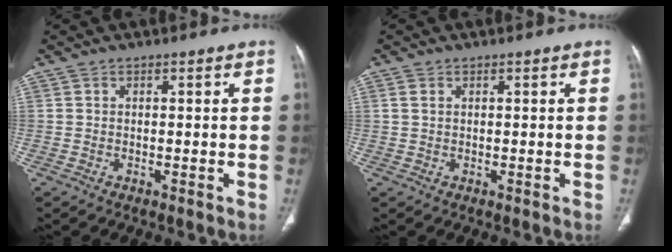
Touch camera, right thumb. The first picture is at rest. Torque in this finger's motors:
{"motor_torque": [-0.15, 0.56, 0.42, 0.00, -0.02]}